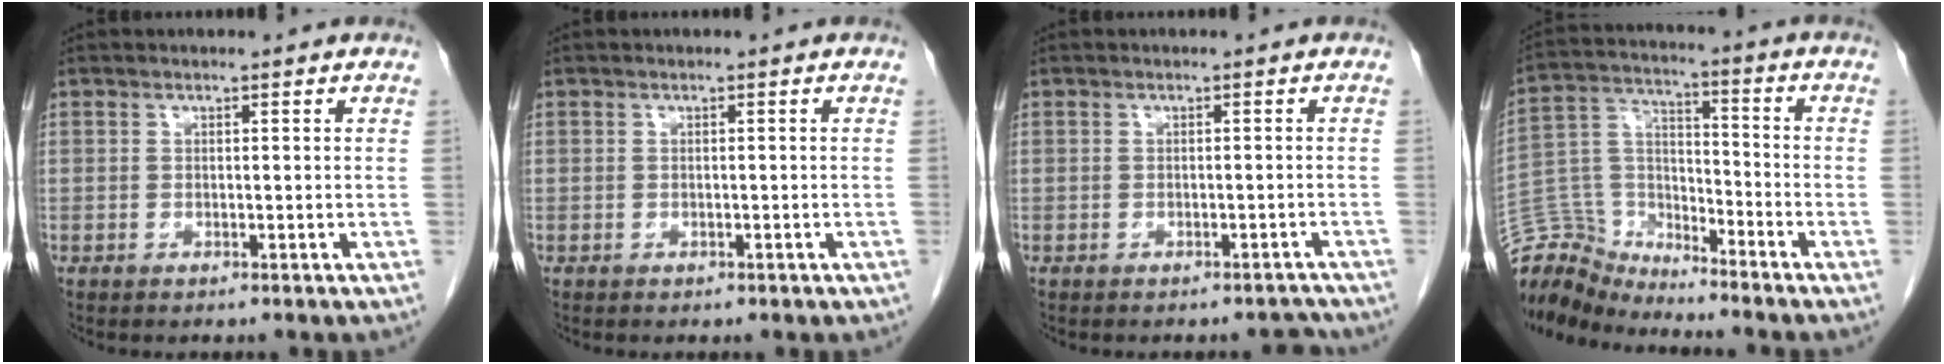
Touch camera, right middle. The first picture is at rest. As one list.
[{"total": 0.0}, {"total": 3.0, "force": [-2.9, 0.7, 0.1], "torque": [0.007, -0.001, -0.032]}, {"total": 11.6, "force": [-11.4, 1.6, 0.1], "torque": [-0.011, 0.046, -0.226]}]